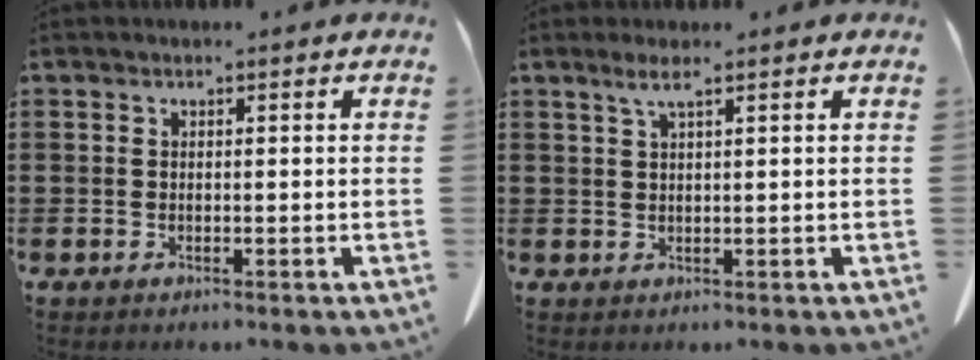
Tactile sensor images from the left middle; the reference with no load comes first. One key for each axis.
{"total": 2.1, "fx": 1.3, "fy": 0.0, "fz": 1.6, "tx": -0.036, "ty": -0.002, "tz": 0.025}